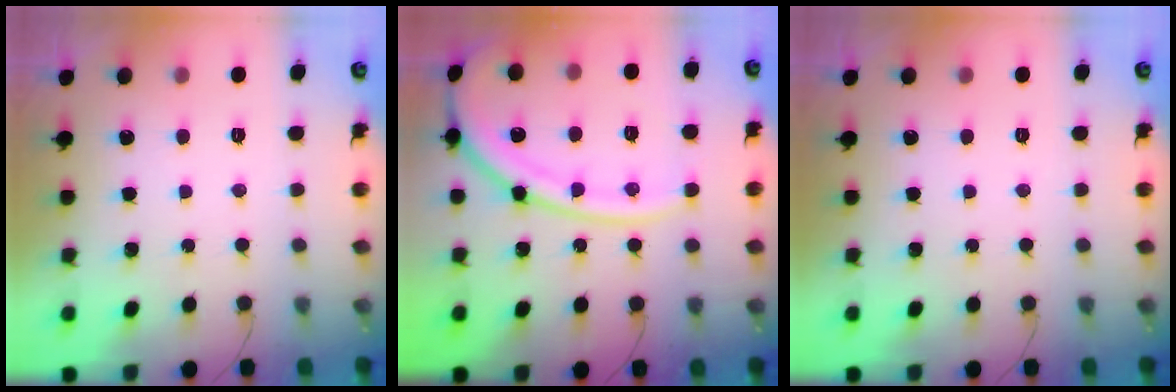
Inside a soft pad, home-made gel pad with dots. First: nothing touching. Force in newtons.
{"total": 16.8, "press": 16.7, "slide": 2.1}
{"total": 0.0}